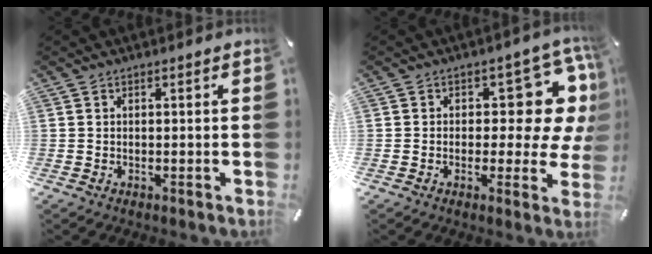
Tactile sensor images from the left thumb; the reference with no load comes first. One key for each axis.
{"total": 11.1, "fx": 4.7, "fy": 6.1, "fz": 7.9, "tx": -0.082, "ty": -0.051, "tz": 0.080}